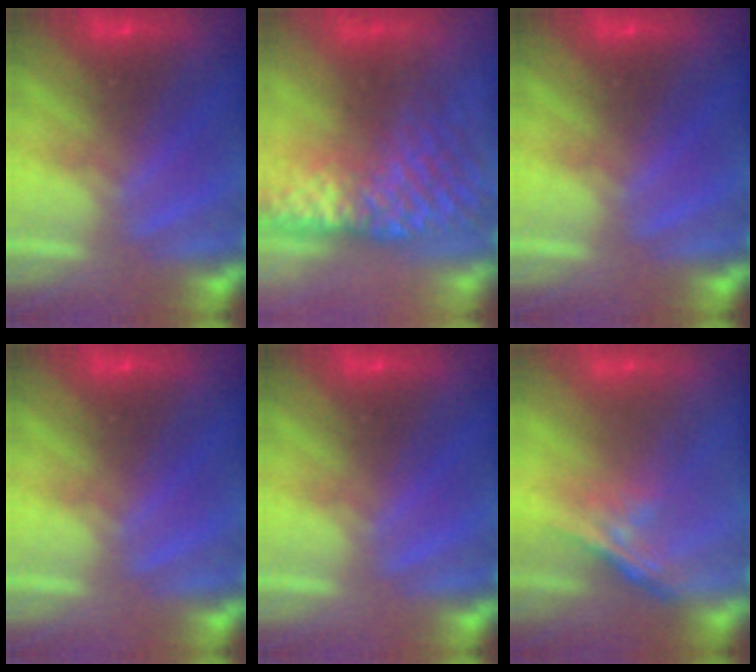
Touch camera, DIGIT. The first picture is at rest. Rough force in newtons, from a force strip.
{"total": 8.7}
{"total": 0.0}
{"total": 0.0}
{"total": 0.0}
{"total": 1.4}